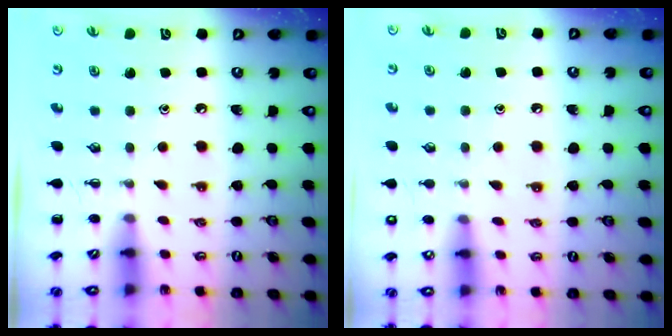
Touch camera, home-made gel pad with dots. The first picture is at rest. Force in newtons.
{"total": 7.1, "press": 6.8, "slide": 2.2}